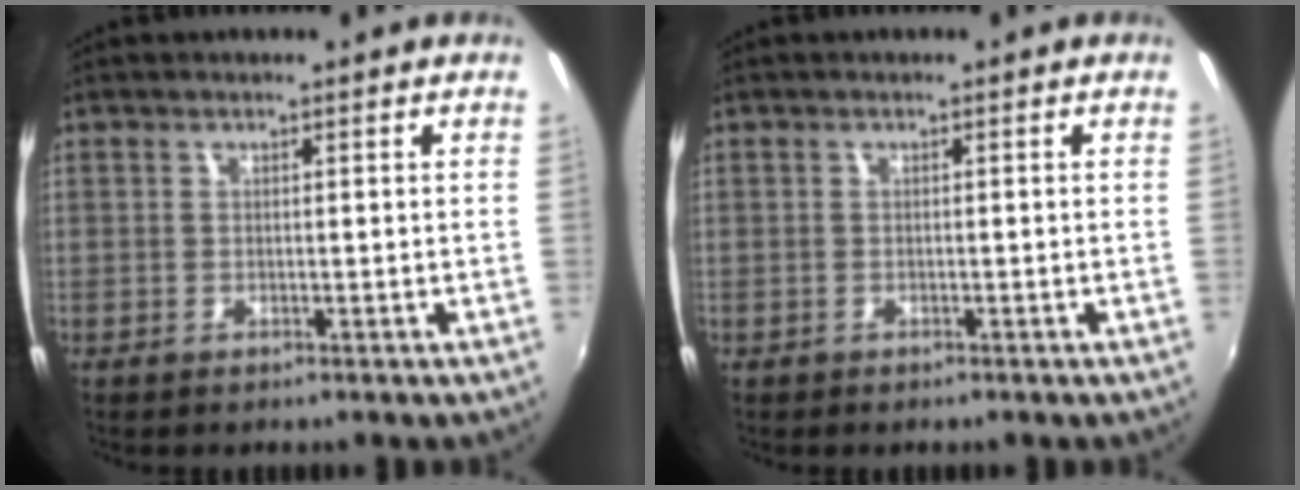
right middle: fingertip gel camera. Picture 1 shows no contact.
{"total": 0.6, "force": [-0.5, 0.4, 0.1], "torque": [-0.005, -0.003, -0.007]}